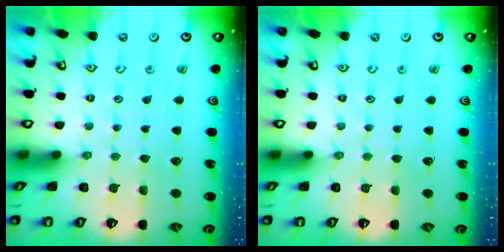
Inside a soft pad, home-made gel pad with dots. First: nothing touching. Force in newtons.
{"total": 0.0}